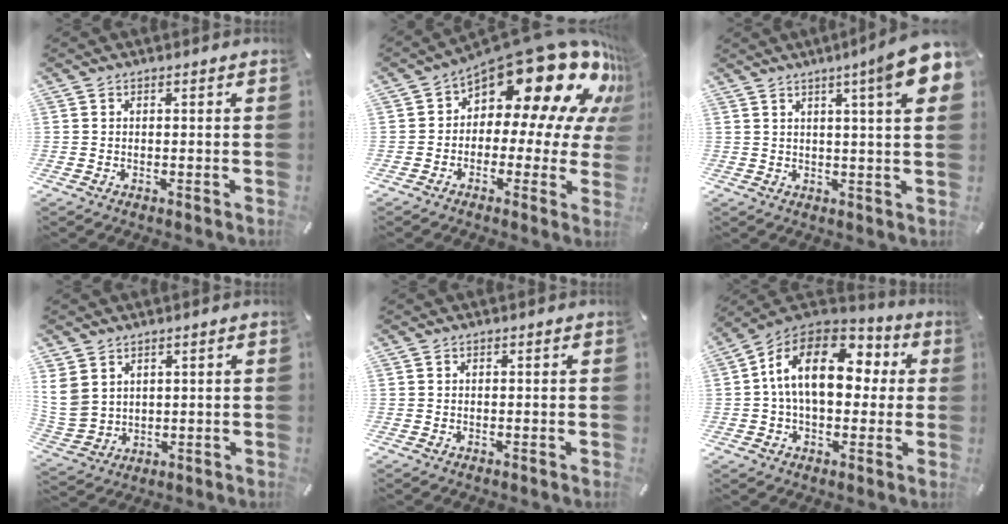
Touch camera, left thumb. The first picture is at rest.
{"total": 22.0, "force": [11.9, 10.2, 15.4], "torque": [-0.239, -0.093, 0.201]}
{"total": 11.1, "force": [5.2, 0.7, 9.8], "torque": [-0.150, -0.024, 0.079]}
{"total": 7.8, "force": [3.2, 6.6, 2.7], "torque": [-0.099, -0.012, 0.061]}
{"total": 0.0}
{"total": 17.0, "force": [2.8, 10.7, 13.0], "torque": [-0.239, 0.005, 0.041]}